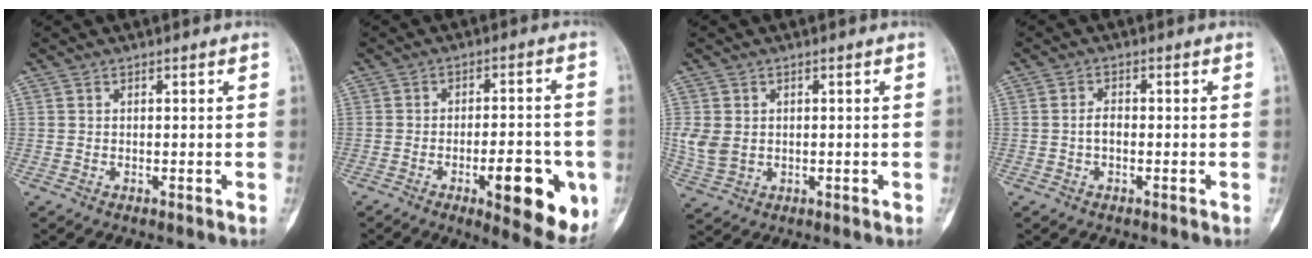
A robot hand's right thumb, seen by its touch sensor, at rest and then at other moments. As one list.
[{"total": 14.5, "force": [-4.9, 4.9, 12.8], "torque": [-0.145, 0.007, -0.059]}, {"total": 5.1, "force": [0.3, 4.1, 3.0], "torque": [-0.057, 0.000, 0.015]}, {"total": 1.9, "force": [-0.5, 1.1, 1.5], "torque": [-0.023, 0.008, -0.012]}]